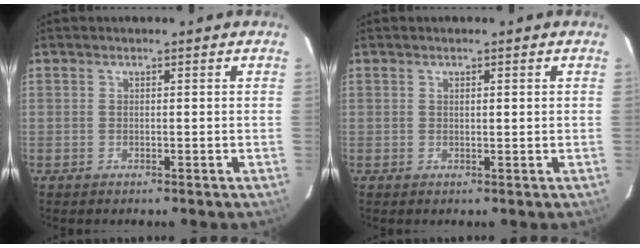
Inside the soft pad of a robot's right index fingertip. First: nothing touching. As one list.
[{"total": 0.8, "force": [0.3, 0.1, 0.8], "torque": [-0.016, 0.002, 0.005]}]